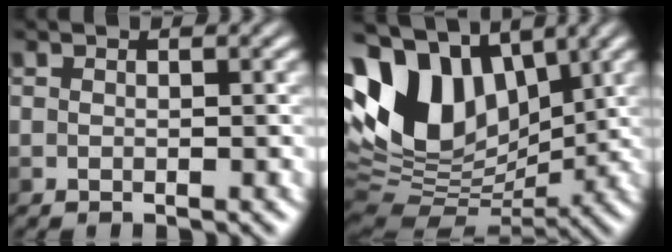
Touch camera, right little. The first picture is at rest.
{"total": 11.9, "force": [3.4, 7.7, 8.4], "torque": [-0.174, 0.028, 0.052]}